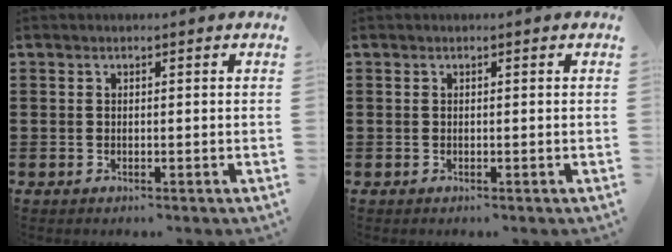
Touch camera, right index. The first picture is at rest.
{"total": 0.0}